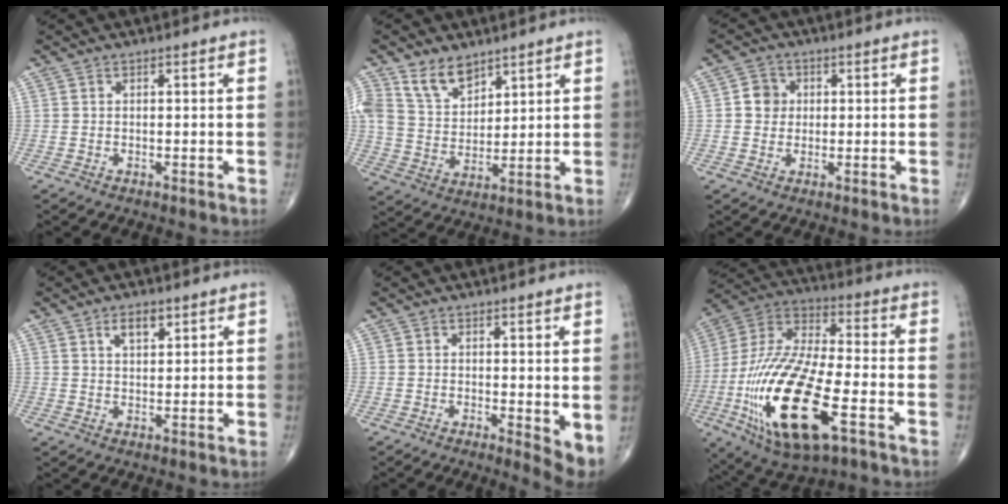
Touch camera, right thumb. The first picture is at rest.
{"total": 9.4, "force": [6.4, 5.6, 4.1], "torque": [-0.054, -0.038, 0.130]}
{"total": 4.2, "force": [0.6, 3.9, 1.5], "torque": [-0.004, 0.004, 0.003]}
{"total": 3.9, "force": [2.2, 1.9, 2.6], "torque": [-0.033, -0.010, 0.038]}
{"total": 4.4, "force": [0.4, 1.4, 4.2], "torque": [-0.058, -0.014, 0.008]}
{"total": 26.7, "force": [-8.3, 10.0, 23.4], "torque": [-0.525, 0.001, -0.142]}